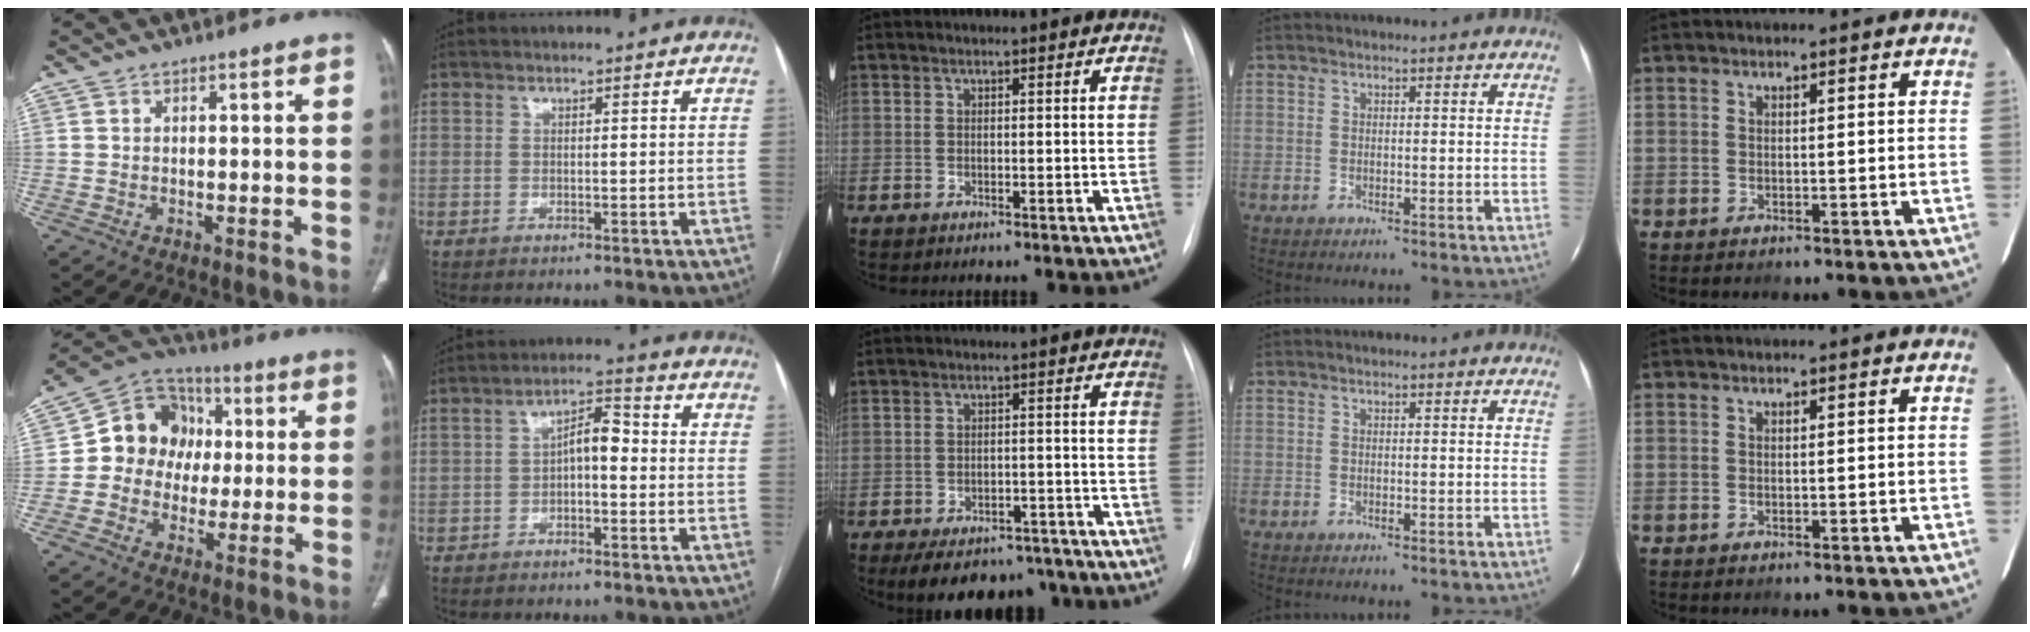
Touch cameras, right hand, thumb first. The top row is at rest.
{"thumb": {"total": 13.7, "force": [0.5, 12.1, 6.4], "torque": [-0.061, 0.026, -0.004]}, "index": {"total": 5.0, "force": [-0.5, 2.0, 4.6], "torque": [-0.075, 0.026, -0.011]}, "middle": {"total": 11.7, "force": [-9.4, 5.8, 4.0], "torque": [-0.051, 0.010, -0.122]}}